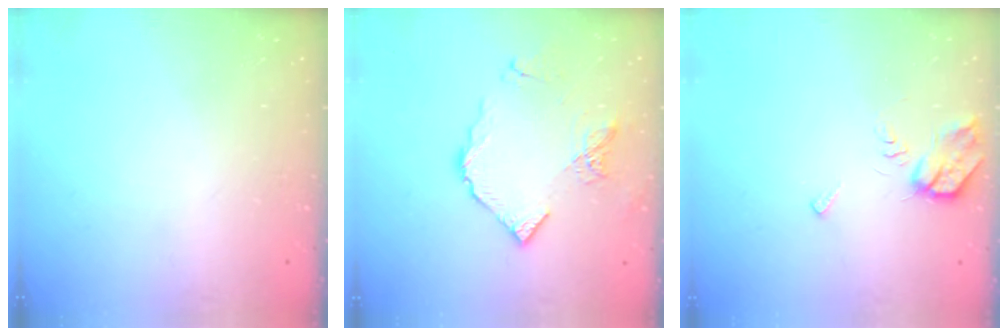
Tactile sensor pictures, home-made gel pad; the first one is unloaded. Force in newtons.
{"total": 10.5, "press": 10.4, "slide": 1.3}
{"total": 6.6, "press": 6.6, "slide": 0.6}